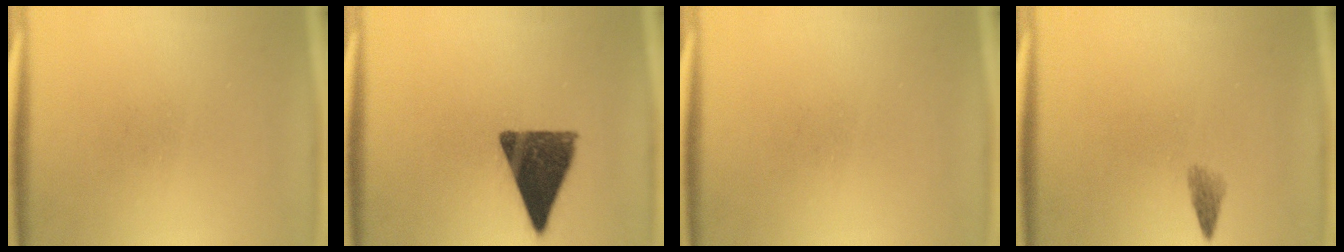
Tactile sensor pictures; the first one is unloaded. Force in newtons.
{"total": 12.8}
{"total": 0.0}
{"total": 1.5}